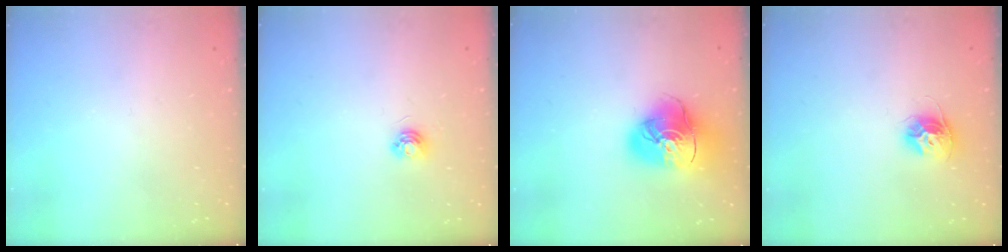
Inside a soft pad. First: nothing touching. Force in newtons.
{"total": 4.7, "press": 4.7, "slide": 0.5}
{"total": 16.9, "press": 16.8, "slide": 2.0}
{"total": 10.3, "press": 10.3, "slide": 0.8}